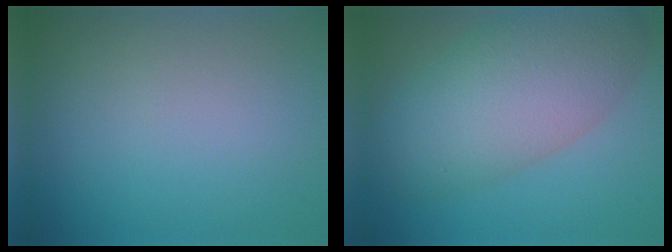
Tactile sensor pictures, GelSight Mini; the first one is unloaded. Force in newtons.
{"total": 8.5, "press": 8.5, "slide": 0.2}